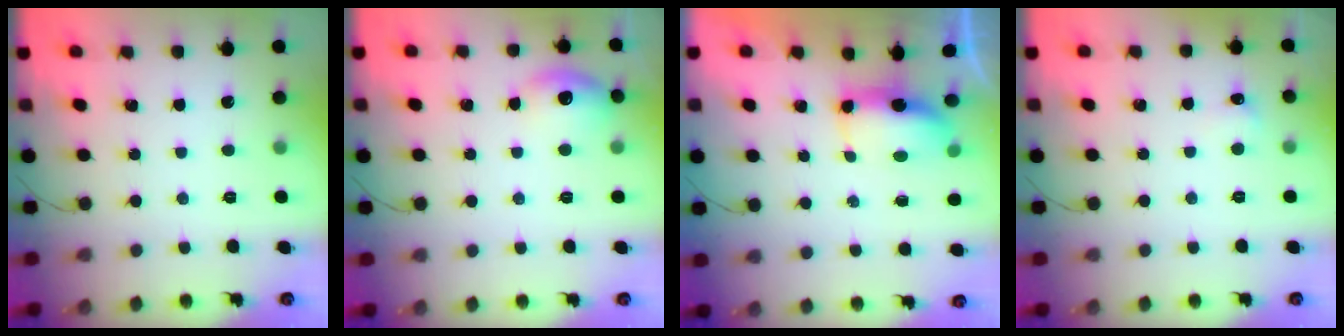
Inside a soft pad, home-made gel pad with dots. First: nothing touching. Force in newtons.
{"total": 8.9, "press": 8.8, "slide": 1.3}
{"total": 6.1, "press": 6.1, "slide": 0.6}
{"total": 4.4, "press": 4.2, "slide": 1.2}